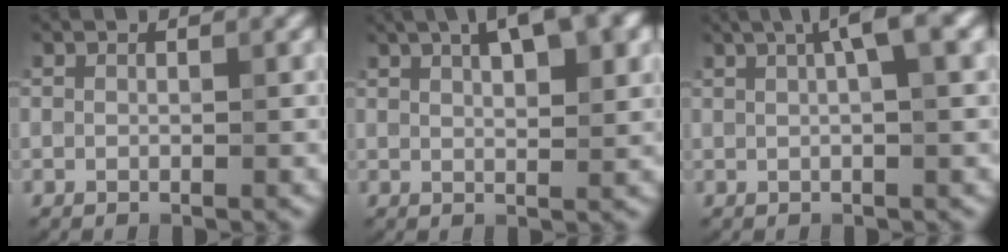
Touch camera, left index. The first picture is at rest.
{"total": 7.1, "force": [3.7, 2.4, 5.6], "torque": [-0.070, 0.024, 0.045]}
{"total": 5.1, "force": [2.0, 1.1, 4.6], "torque": [-0.061, 0.015, 0.026]}